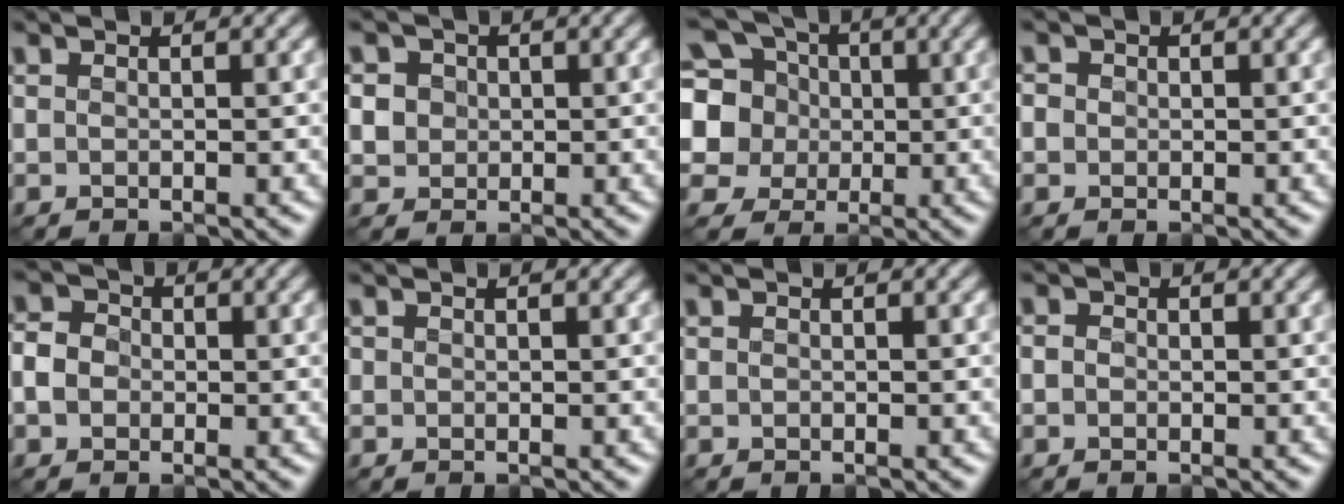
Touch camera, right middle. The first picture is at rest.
{"total": 3.7, "force": [1.1, 3.2, 1.4], "torque": [-0.023, 0.017, 0.016]}
{"total": 9.9, "force": [1.6, 8.9, 3.9], "torque": [-0.115, 0.028, 0.012]}
{"total": 1.7, "force": [0.5, 1.5, 0.7], "torque": [-0.005, 0.010, -0.008]}
{"total": 2.7, "force": [-0.4, 2.4, 1.2], "torque": [-0.022, 0.001, -0.010]}
{"total": 0.0}
{"total": 0.0}
{"total": 0.7, "force": [-0.1, 0.7, 0.3], "torque": [-0.005, -0.004, -0.005]}